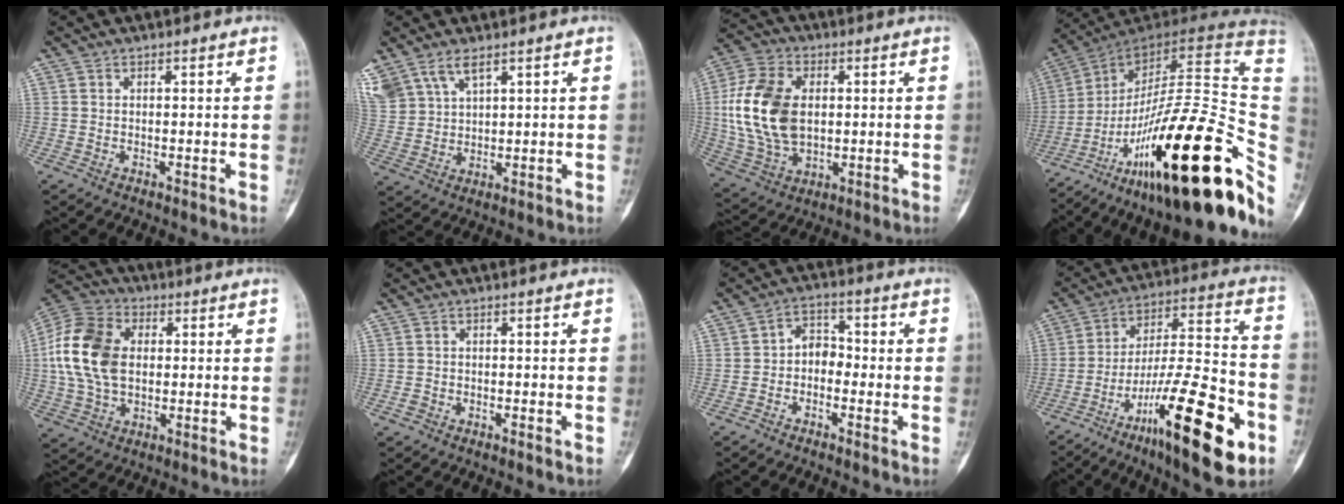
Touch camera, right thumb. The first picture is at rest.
{"total": 12.0, "force": [7.3, 6.5, 6.9], "torque": [-0.162, -0.003, 0.156]}
{"total": 17.3, "force": [1.5, 11.4, 12.9], "torque": [-0.248, 0.000, 0.034]}
{"total": 36.0, "force": [-14.5, 10.3, 31.3], "torque": [-0.397, 0.066, -0.235]}
{"total": 16.0, "force": [1.3, 10.9, 11.6], "torque": [-0.221, 0.016, 0.019]}
{"total": 1.0, "force": [-0.7, 0.6, 0.4], "torque": [-0.012, 0.007, -0.015]}
{"total": 4.8, "force": [-1.5, 3.6, 2.9], "torque": [-0.026, 0.027, -0.042]}
{"total": 24.6, "force": [-11.4, 6.3, 20.9], "torque": [-0.328, 0.060, -0.181]}